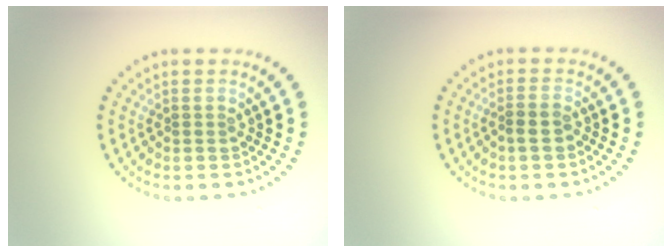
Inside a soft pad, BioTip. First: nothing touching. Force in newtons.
{"total": 1.4, "press": 1.1, "slide": 0.8}